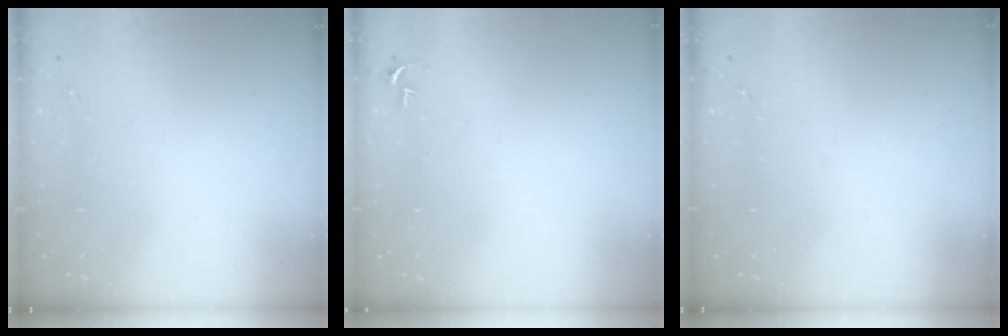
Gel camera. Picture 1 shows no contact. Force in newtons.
{"total": 2.7, "press": 2.7, "slide": 0.3}
{"total": 0.0}